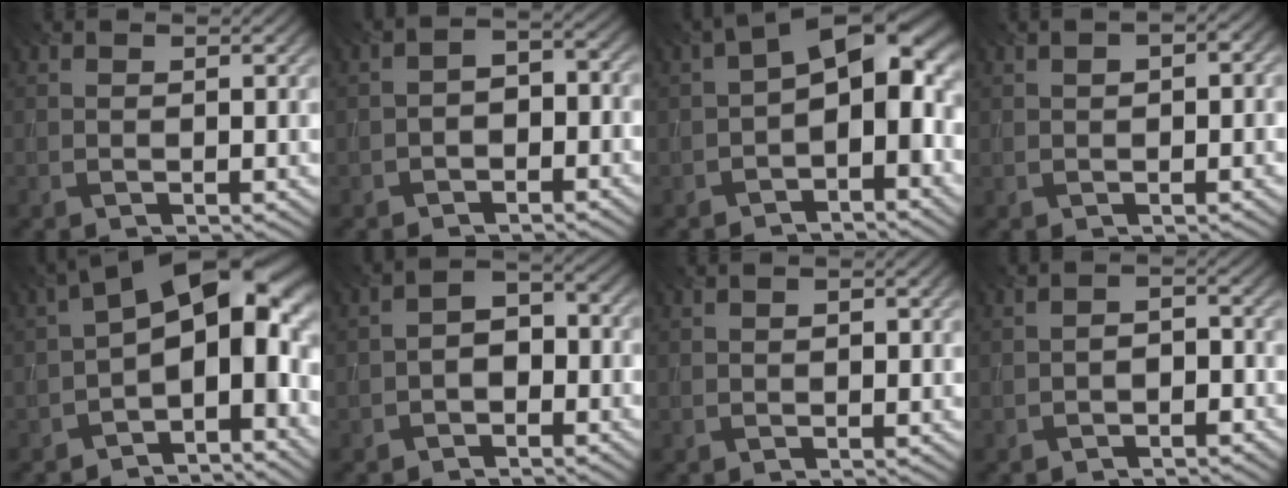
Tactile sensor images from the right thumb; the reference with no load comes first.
{"total": 3.3, "force": [-1.8, 2.0, 1.9], "torque": [-0.027, 0.010, -0.035]}
{"total": 10.1, "force": [-1.0, 5.1, 8.7], "torque": [-0.120, 0.018, -0.030]}
{"total": 2.6, "force": [0.3, 1.3, 2.2], "torque": [-0.036, 0.006, 0.007]}
{"total": 14.9, "force": [-1.2, 8.2, 12.4], "torque": [-0.164, 0.010, -0.023]}
{"total": 4.0, "force": [-1.9, 2.6, 2.5], "torque": [-0.035, 0.011, -0.042]}
{"total": 1.0, "force": [0.1, 0.5, 0.8], "torque": [-0.013, 0.001, 0.002]}
{"total": 2.2, "force": [-1.5, 1.1, 1.2], "torque": [-0.019, 0.008, -0.028]}